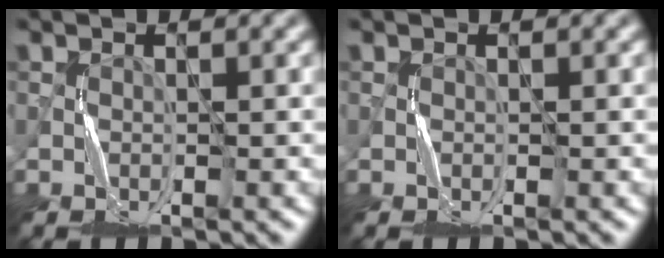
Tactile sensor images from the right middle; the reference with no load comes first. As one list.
[{"total": 0.0}]